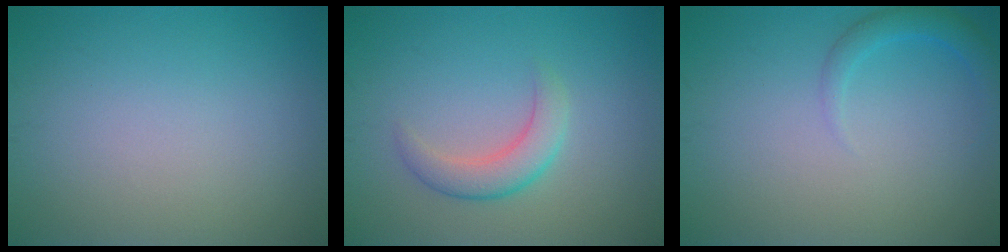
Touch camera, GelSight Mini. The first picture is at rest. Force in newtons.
{"total": 2.9, "press": 2.9, "slide": 0.2}
{"total": 1.8, "press": 1.8, "slide": 0.2}